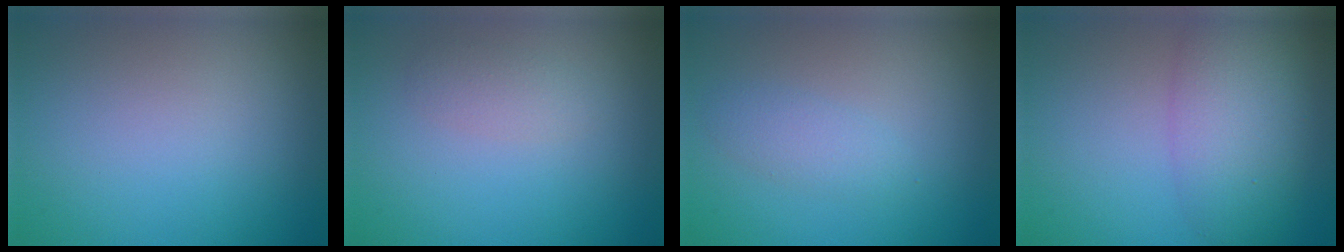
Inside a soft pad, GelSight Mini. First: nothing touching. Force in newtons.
{"total": 1.5, "press": 1.5, "slide": 0.1}
{"total": 1.7, "press": 1.7, "slide": 0.0}
{"total": 5.8, "press": 5.8, "slide": 0.1}